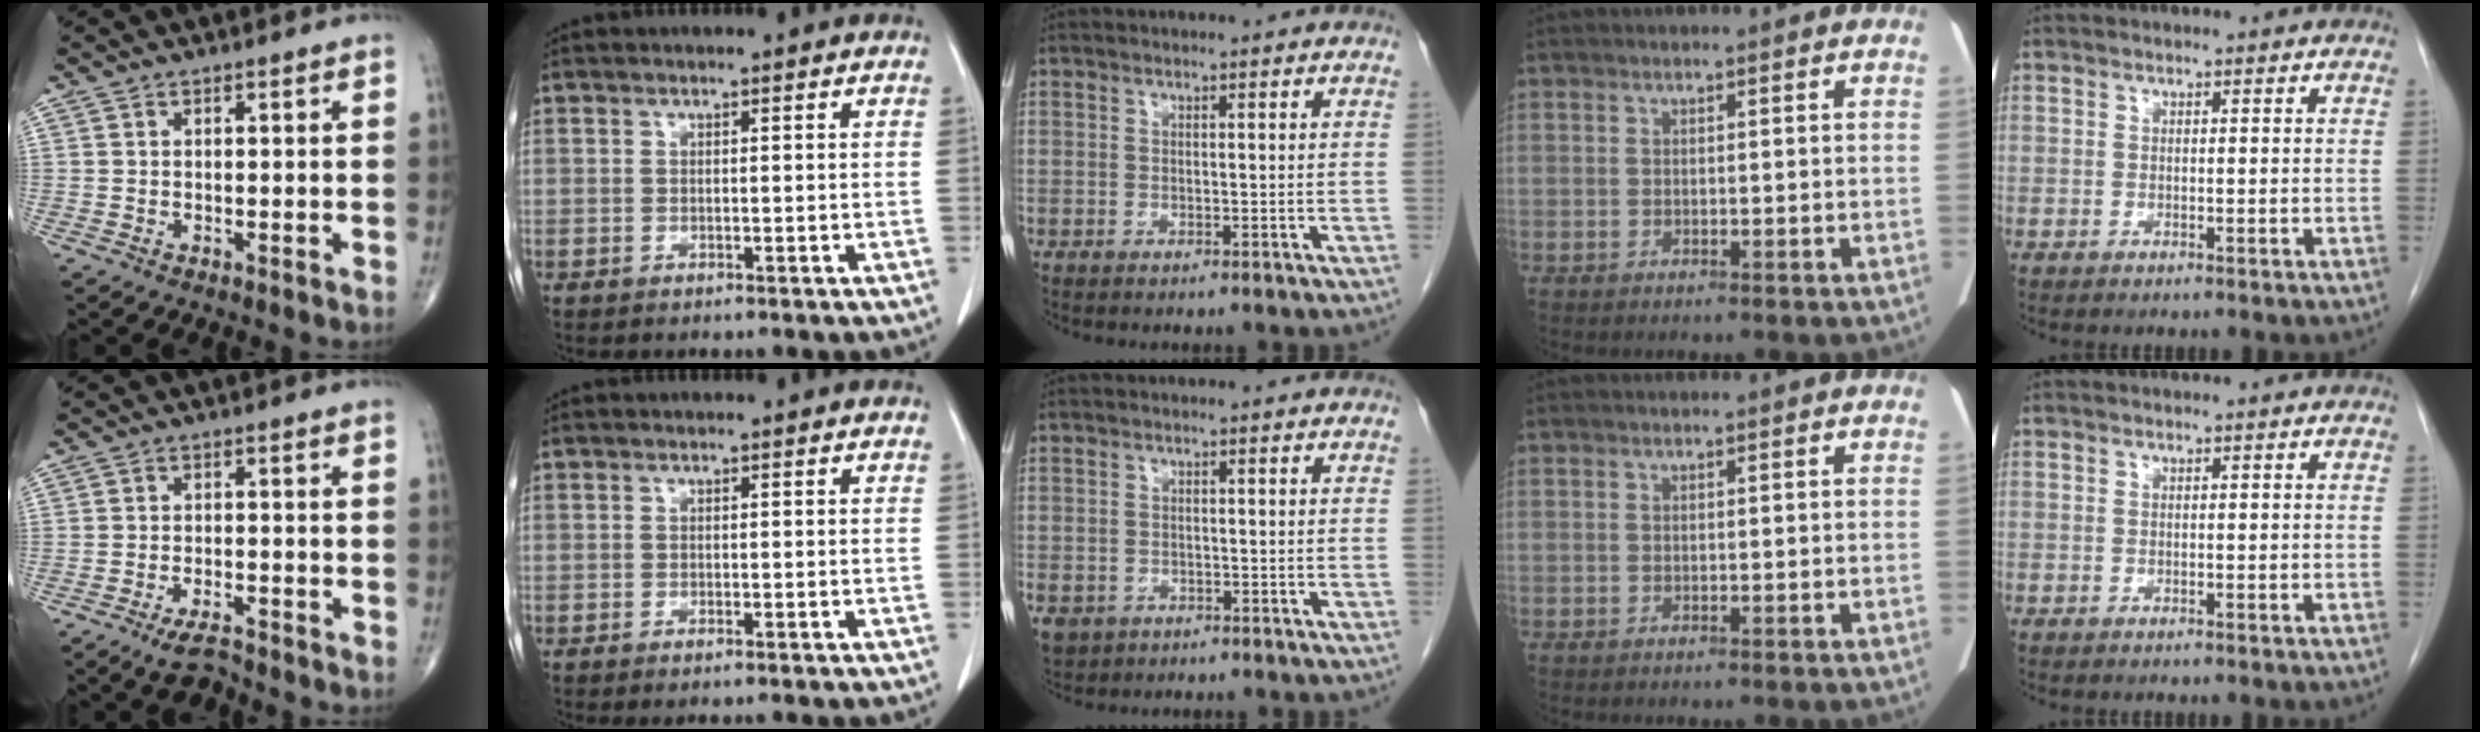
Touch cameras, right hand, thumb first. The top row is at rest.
{"thumb": {"total": 4.3, "force": [-3.6, 1.2, 2.0], "torque": [-0.040, 0.010, -0.065]}, "index": {"total": 0.9, "force": [-0.6, 0.1, 0.6], "torque": [-0.013, -0.003, -0.007]}, "middle": {"total": 6.6, "force": [-3.0, 5.3, 2.3], "torque": [-0.067, -0.006, -0.042]}}